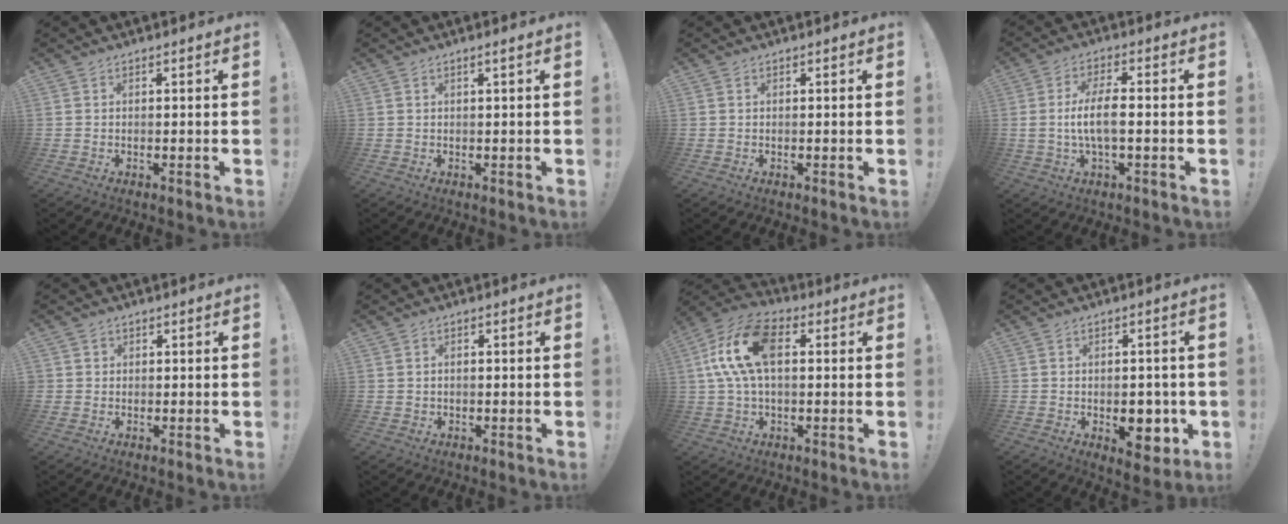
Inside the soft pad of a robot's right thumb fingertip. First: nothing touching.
{"total": 1.2, "force": [0.3, -0.4, 1.1], "torque": [-0.017, -0.002, 0.004]}
{"total": 0.0}
{"total": 8.7, "force": [-1.0, 2.7, 8.2], "torque": [-0.162, 0.005, -0.017]}
{"total": 1.3, "force": [0.4, 1.2, 0.1], "torque": [0.002, -0.002, 0.008]}
{"total": 1.1, "force": [-0.2, 1.0, 0.4], "torque": [-0.013, 0.006, -0.003]}
{"total": 15.6, "force": [3.0, 8.7, 12.6], "torque": [-0.240, 0.004, 0.052]}
{"total": 9.4, "force": [-2.4, 6.1, 6.8], "torque": [-0.059, 0.007, -0.031]}